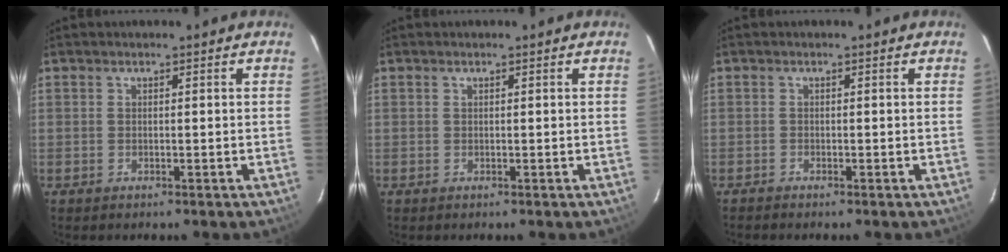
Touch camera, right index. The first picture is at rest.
{"total": 0.0}
{"total": 0.7, "force": [-0.7, 0.1, 0.0], "torque": [-0.004, -0.002, -0.014]}